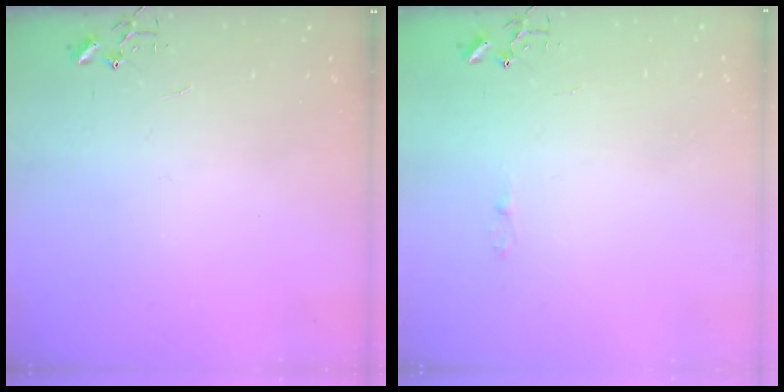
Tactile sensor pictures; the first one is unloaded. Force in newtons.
{"total": 2.5, "press": 2.5, "slide": 0.3}